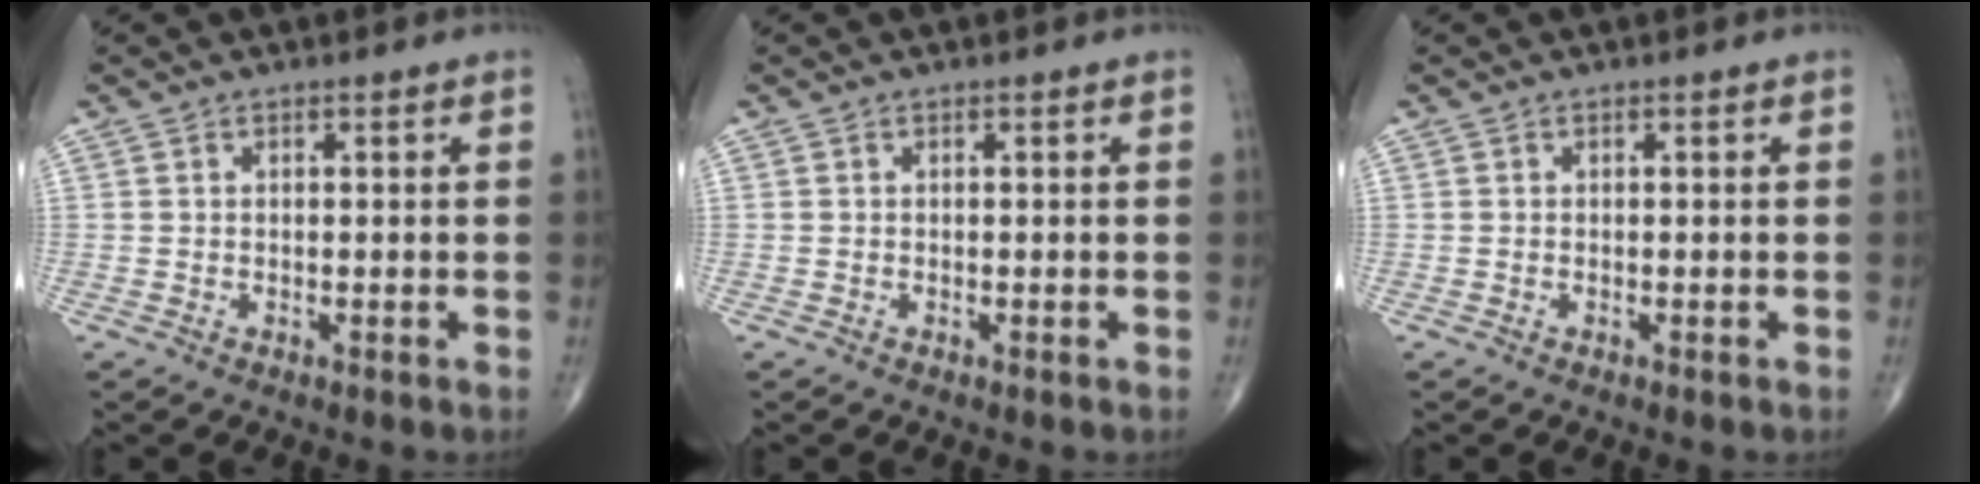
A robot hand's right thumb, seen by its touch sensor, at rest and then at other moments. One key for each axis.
{"total": 0.0}
{"total": 0.0}